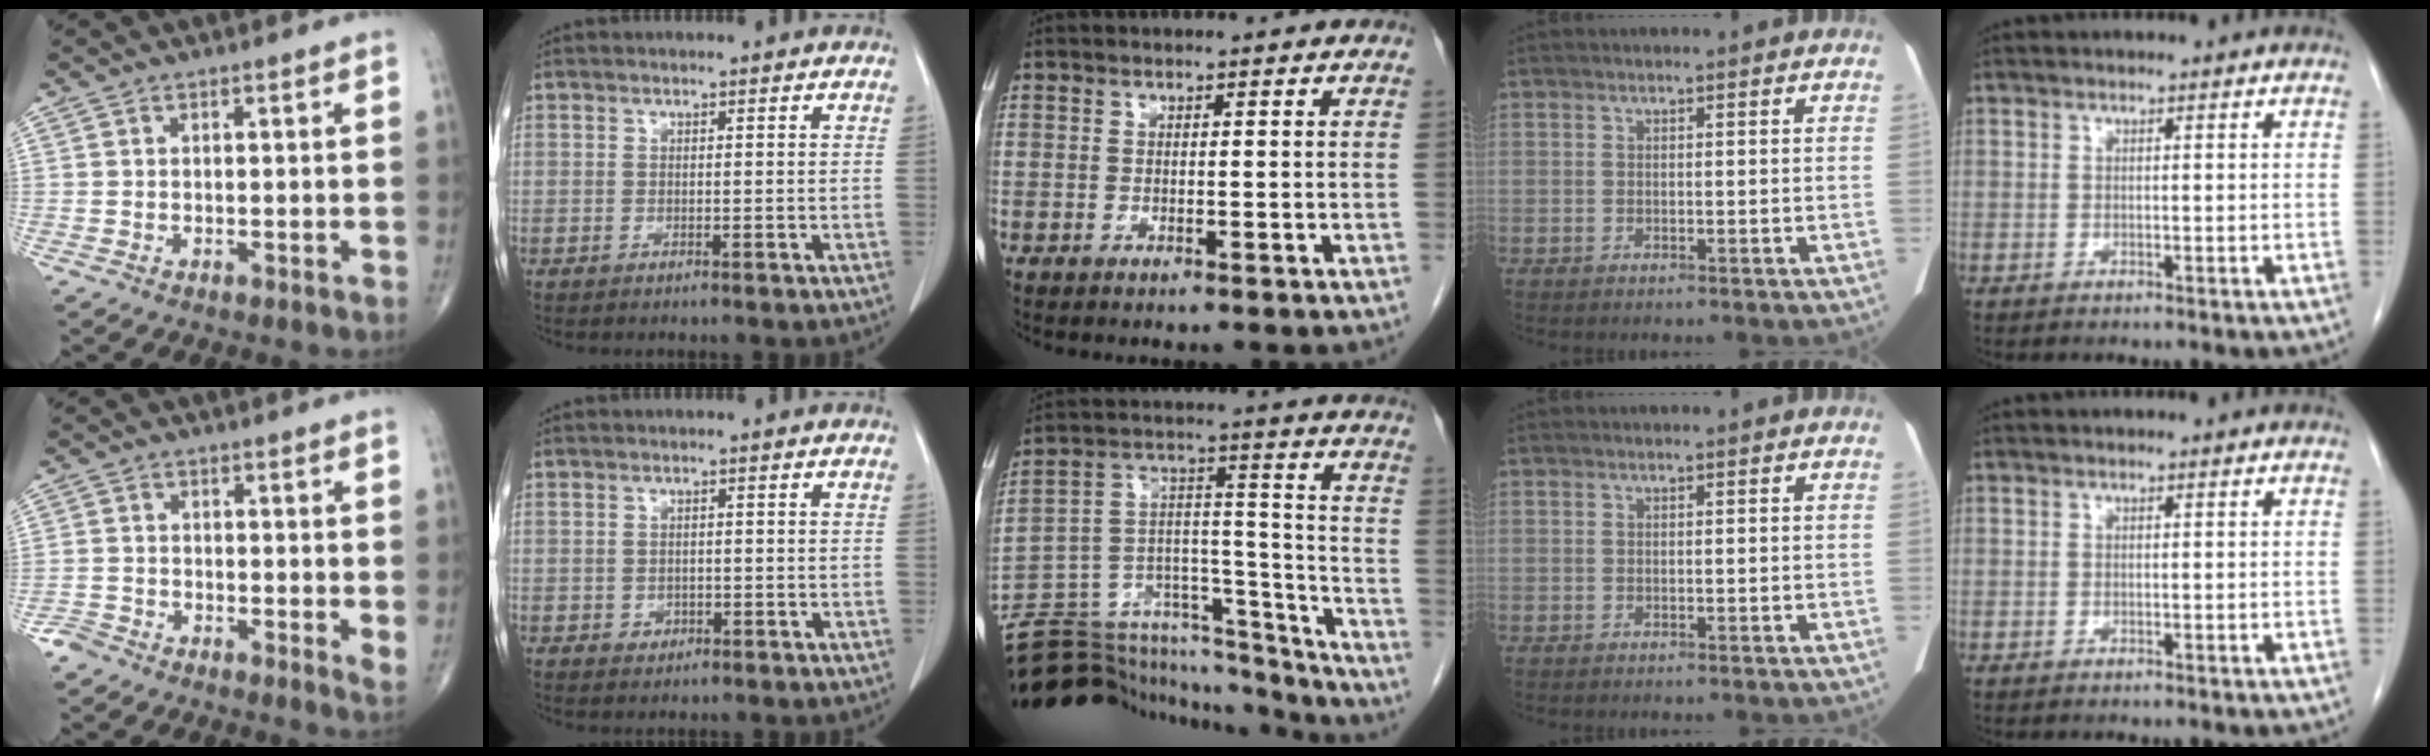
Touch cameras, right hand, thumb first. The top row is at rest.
{"thumb": {"total": 3.2, "force": [-1.5, 1.5, 2.4], "torque": [-0.033, -0.002, -0.041]}, "index": {"total": 2.5, "force": [-0.8, 2.2, 1.0], "torque": [-0.017, 0.005, -0.002]}, "middle": {"total": 23.4, "force": [-21.8, 5.5, 6.1], "torque": [-0.111, 0.056, -0.332]}}